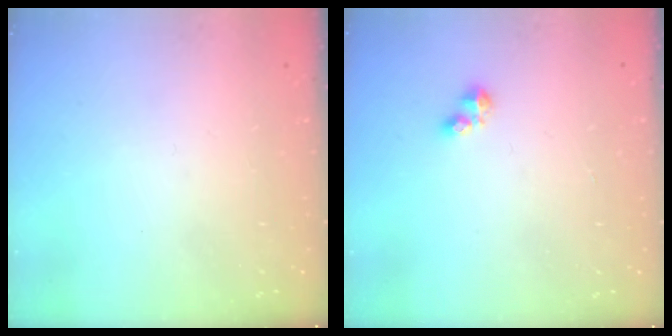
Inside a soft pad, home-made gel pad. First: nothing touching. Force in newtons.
{"total": 2.8, "press": 2.8, "slide": 0.4}